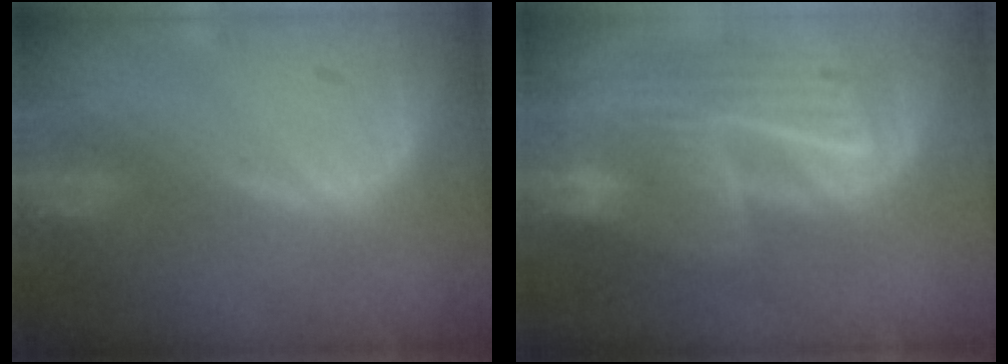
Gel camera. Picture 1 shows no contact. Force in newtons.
{"total": 10.0, "press": 8.7, "slide": 5.1}